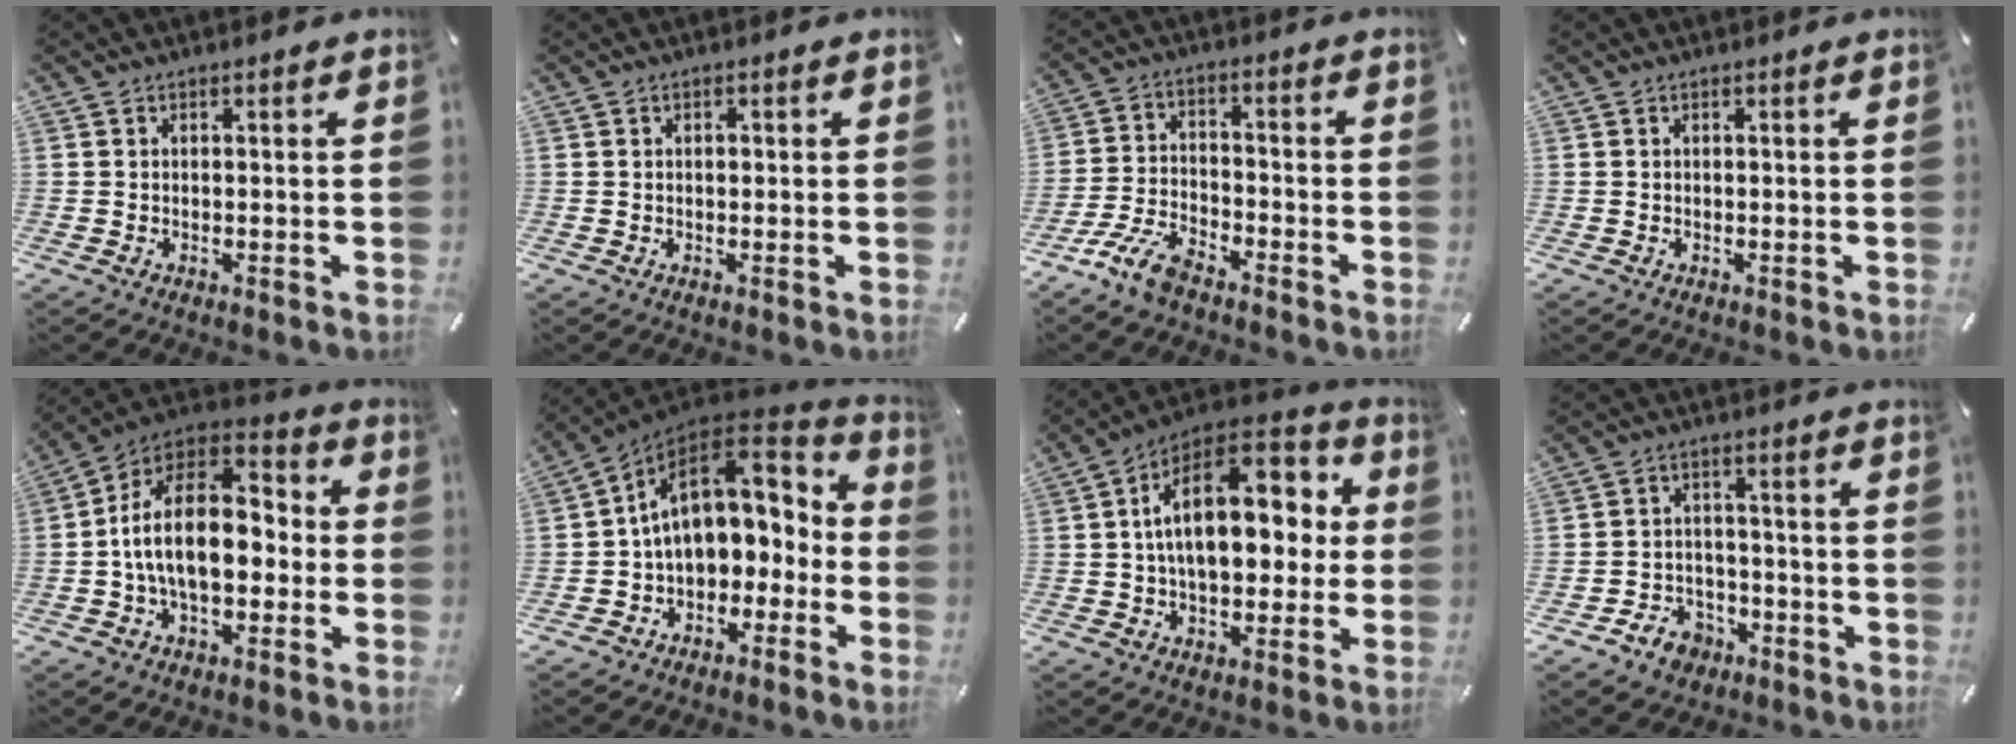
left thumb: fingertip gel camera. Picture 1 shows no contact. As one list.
[{"total": 1.0, "force": [0.1, 0.7, 0.7], "torque": [-0.015, 0.004, 0.000]}, {"total": 8.8, "force": [-7.0, 2.9, 4.4], "torque": [-0.105, 0.023, -0.137]}, {"total": 0.0}, {"total": 19.2, "force": [-1.4, 12.3, 14.6], "torque": [-0.258, 0.010, -0.024]}, {"total": 16.4, "force": [2.9, 11.1, 11.7], "torque": [-0.196, -0.010, 0.056]}, {"total": 20.2, "force": [3.6, 12.5, 15.5], "torque": [-0.233, -0.007, 0.059]}, {"total": 7.3, "force": [-4.2, 5.4, 2.4], "torque": [-0.044, 0.033, -0.076]}]